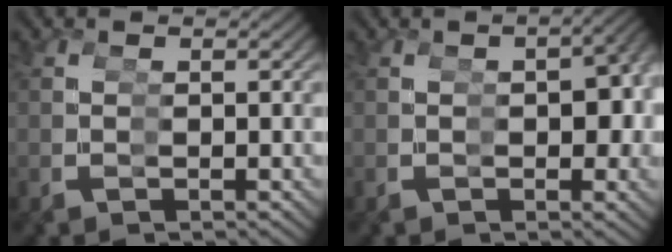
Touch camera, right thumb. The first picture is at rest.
{"total": 4.6, "force": [0.0, 2.1, 4.1], "torque": [-0.040, 0.007, -0.001]}